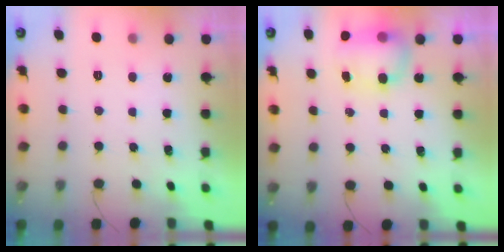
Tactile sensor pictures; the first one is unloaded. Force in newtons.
{"total": 7.1, "press": 7.0, "slide": 1.3}